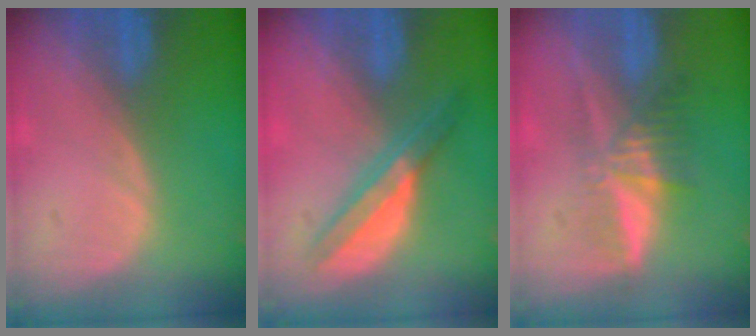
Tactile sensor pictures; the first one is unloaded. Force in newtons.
{"total": 5.7, "press": 5.3, "slide": 1.9}
{"total": 5.4, "press": 5.2, "slide": 1.5}